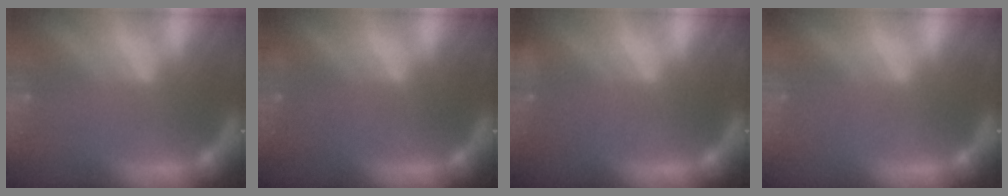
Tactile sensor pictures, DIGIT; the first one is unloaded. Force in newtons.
{"total": 0.9}
{"total": 2.4}
{"total": 0.0}